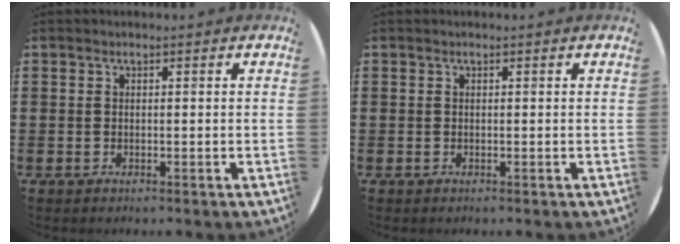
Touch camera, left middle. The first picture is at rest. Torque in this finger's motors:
{"motor_torque": [-0.10, 0.01, 0.00, 0.00]}